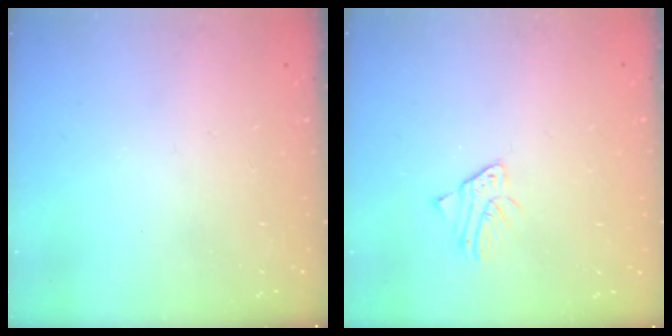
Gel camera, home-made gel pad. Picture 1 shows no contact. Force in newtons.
{"total": 1.5, "press": 1.5, "slide": 0.2}